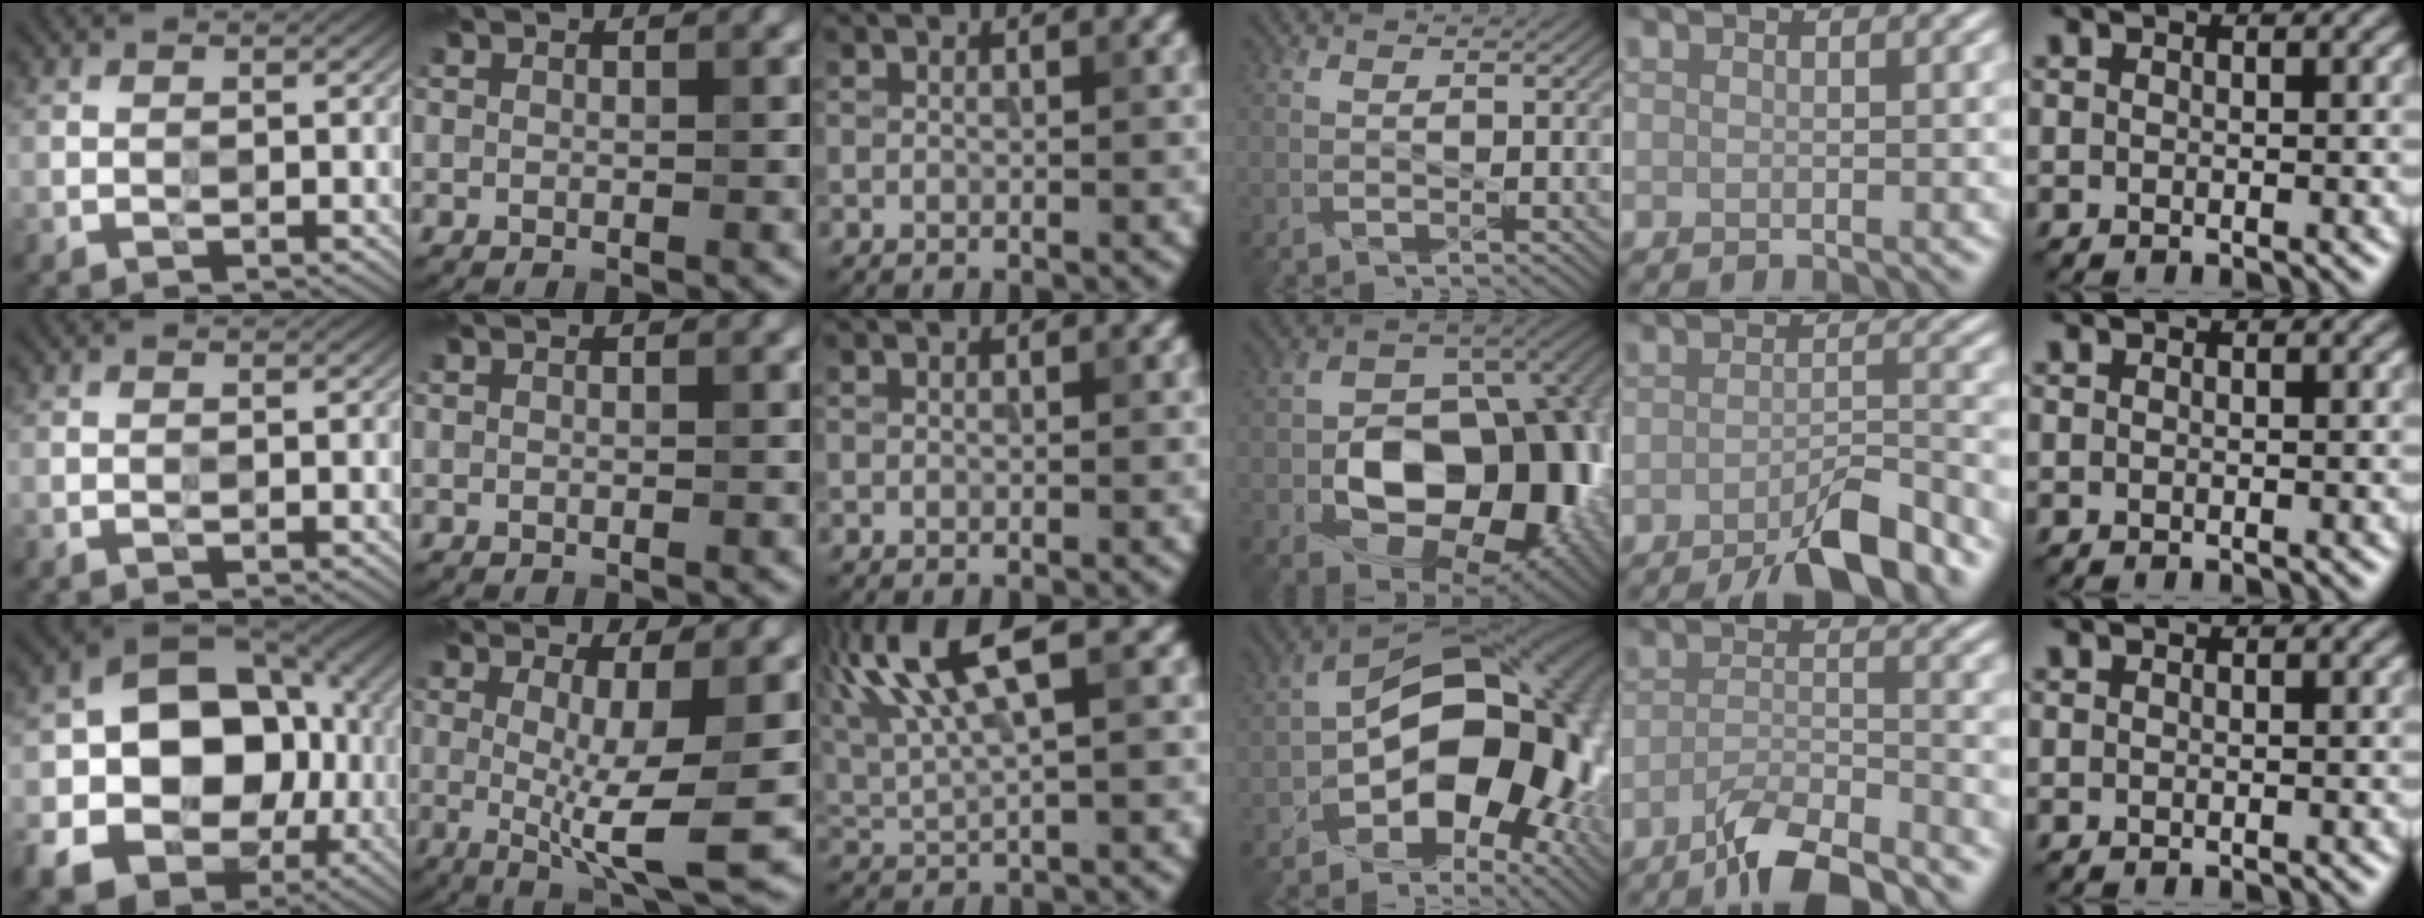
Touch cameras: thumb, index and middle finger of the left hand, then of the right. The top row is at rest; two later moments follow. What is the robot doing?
{"motion": "wipe", "object": "glasses"}